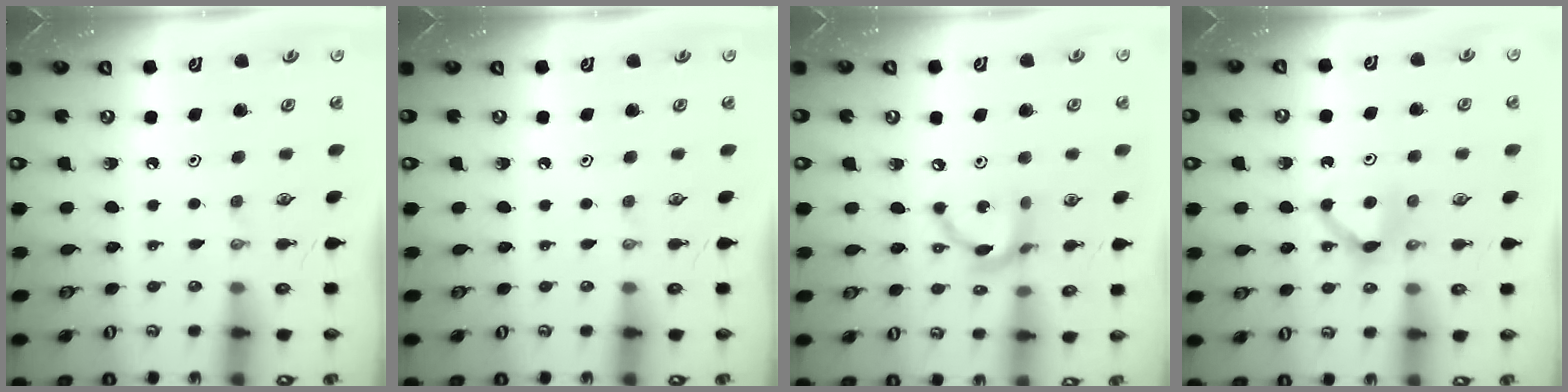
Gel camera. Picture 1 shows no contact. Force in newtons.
{"total": 0.0}
{"total": 11.0, "press": 11.0, "slide": 0.7}
{"total": 5.1, "press": 5.0, "slide": 0.7}